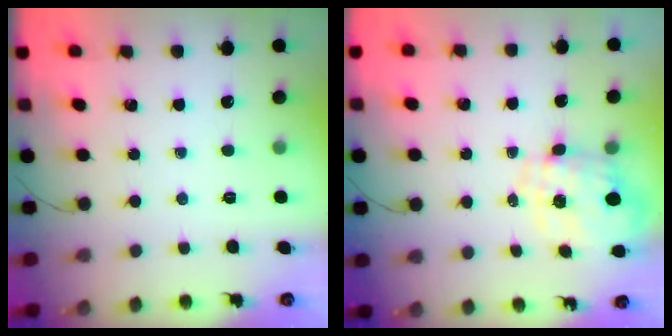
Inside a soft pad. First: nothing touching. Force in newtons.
{"total": 1.7, "press": 1.6, "slide": 0.6}